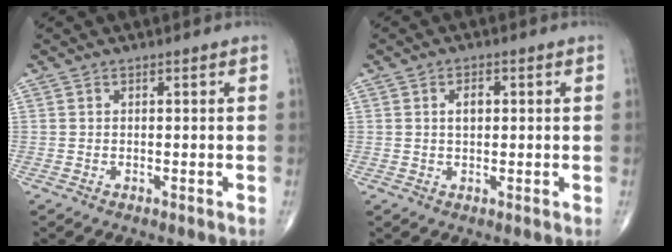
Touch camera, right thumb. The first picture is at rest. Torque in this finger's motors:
{"motor_torque": [0.35, 0.93, 0.43, 0.06, 0.03]}